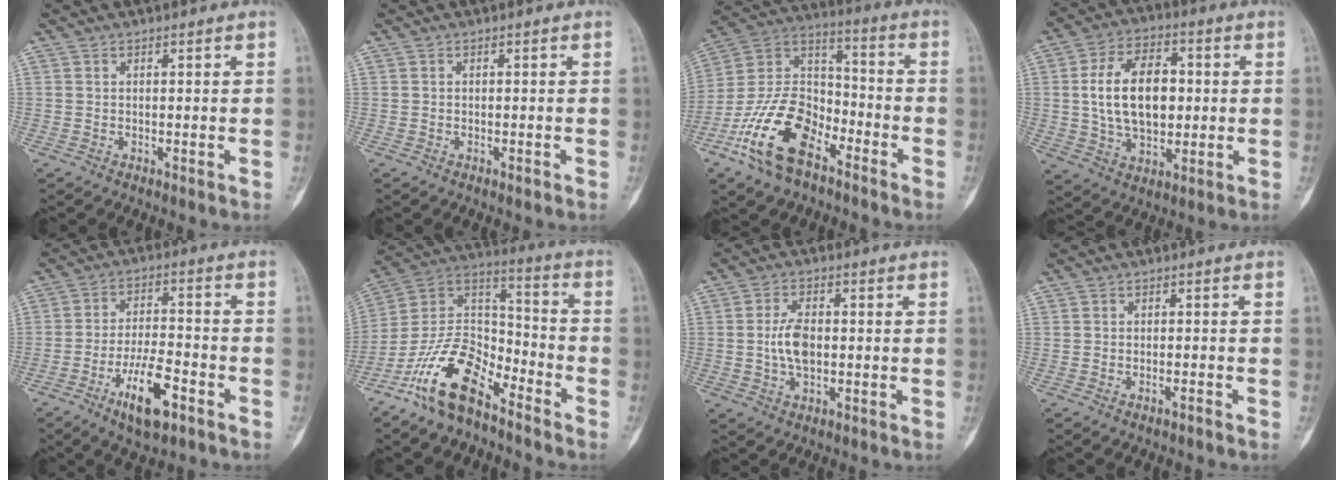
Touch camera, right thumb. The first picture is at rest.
{"total": 0.5, "force": [-0.4, 0.2, 0.3], "torque": [-0.002, 0.000, -0.008]}
{"total": 18.4, "force": [-10.0, 10.1, 11.7], "torque": [-0.211, 0.071, -0.195]}
{"total": 15.3, "force": [1.1, 9.4, 12.0], "torque": [-0.185, 0.009, 0.020]}
{"total": 10.6, "force": [-5.6, 3.7, 8.2], "torque": [-0.143, 0.028, -0.096]}
{"total": 16.4, "force": [-10.8, 7.6, 9.8], "torque": [-0.165, 0.087, -0.211]}
{"total": 5.9, "force": [-0.3, 3.2, 5.0], "torque": [-0.096, 0.005, -0.008]}
{"total": 1.1, "force": [-0.9, 0.1, 0.7], "torque": [-0.016, 0.008, -0.015]}